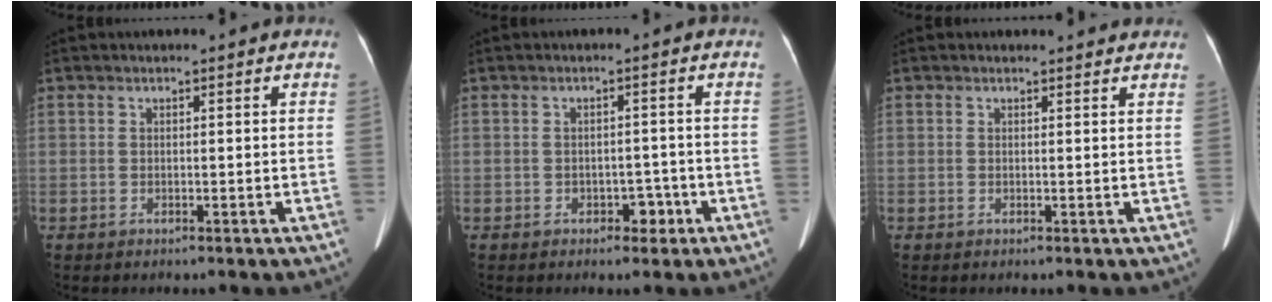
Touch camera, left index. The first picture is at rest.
{"total": 2.7, "force": [-1.4, 1.8, 1.4], "torque": [-0.016, 0.004, -0.013]}
{"total": 2.2, "force": [2.0, 0.8, 0.1], "torque": [-0.004, 0.008, 0.013]}